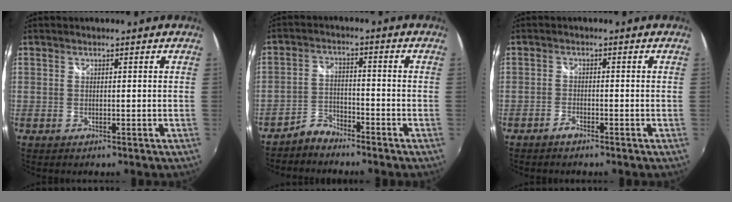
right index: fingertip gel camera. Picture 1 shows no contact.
{"total": 4.3, "force": [-4.0, 1.4, 0.7], "torque": [-0.018, 0.009, -0.079]}
{"total": 1.6, "force": [-1.5, 0.6, 0.5], "torque": [-0.017, 0.001, -0.030]}